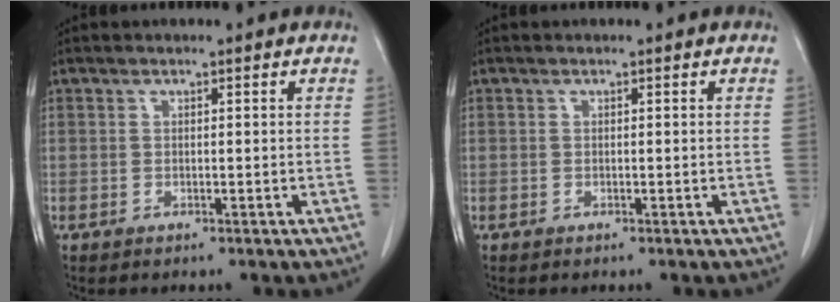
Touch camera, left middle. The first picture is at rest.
{"total": 0.0}